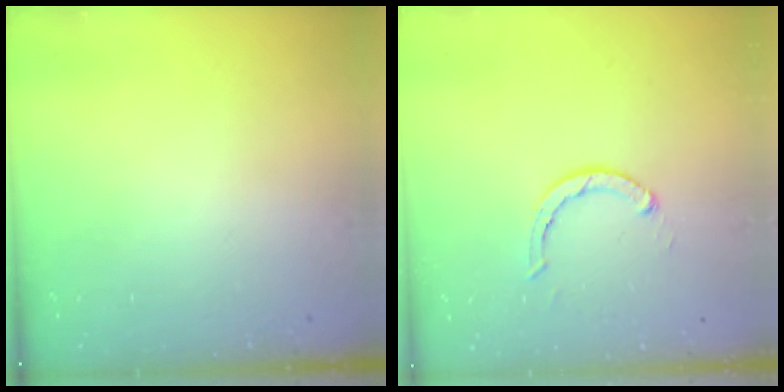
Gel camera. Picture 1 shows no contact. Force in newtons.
{"total": 2.9, "press": 2.9, "slide": 0.5}